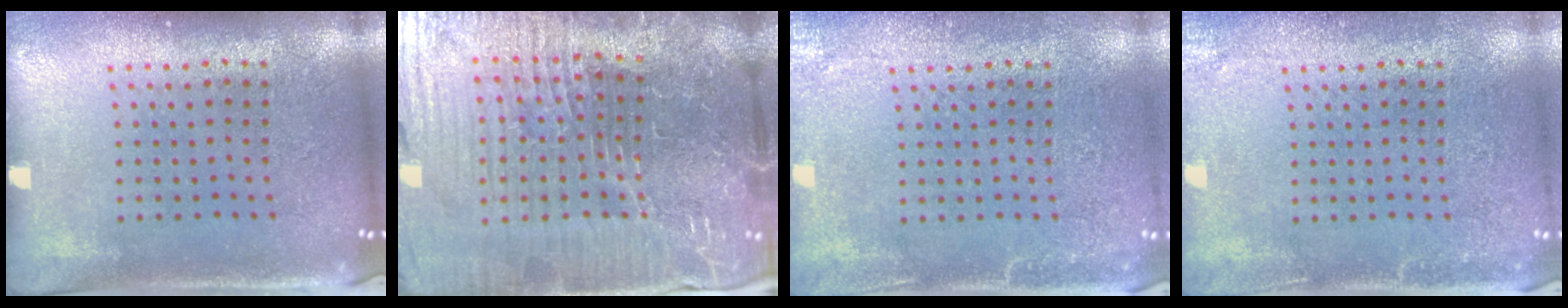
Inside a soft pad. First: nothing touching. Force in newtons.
{"total": 7.4, "press": 6.6, "slide": 3.3}
{"total": 2.6, "press": 2.6, "slide": 0.3}
{"total": 2.0, "press": 1.9, "slide": 0.1}